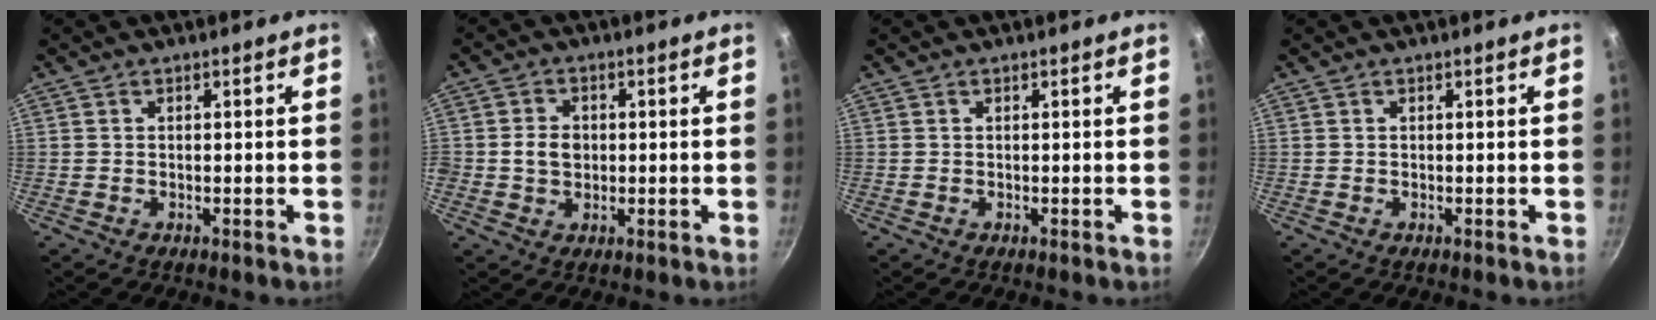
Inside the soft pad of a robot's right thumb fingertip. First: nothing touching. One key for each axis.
{"total": 4.5, "fx": 0.0, "fy": 3.8, "fz": 2.5, "tx": -0.027, "ty": 0.006, "tz": -0.003}
{"total": 0.0}
{"total": 0.0}